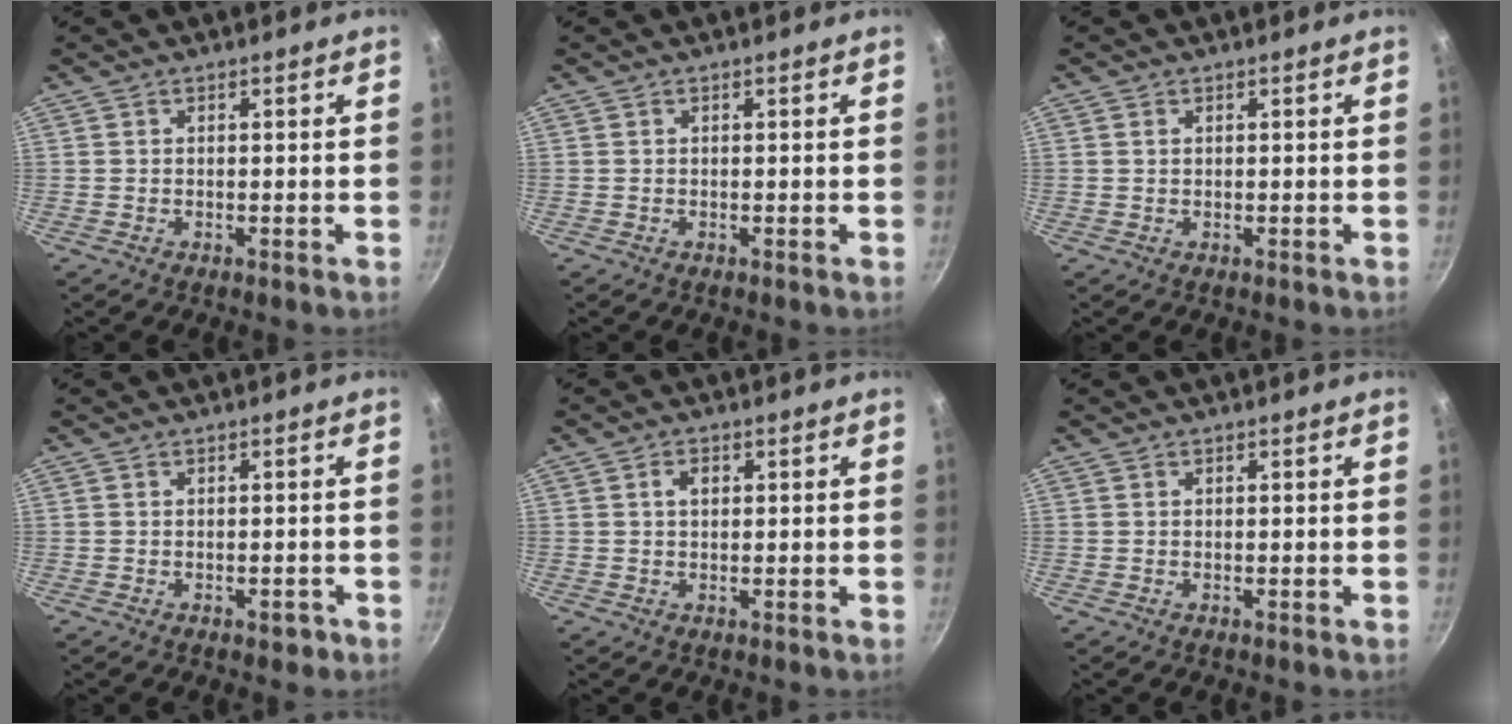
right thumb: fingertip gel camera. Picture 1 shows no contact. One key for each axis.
{"total": 0.0}
{"total": 0.7, "fx": 0.3, "fy": 0.5, "fz": 0.4, "tx": -0.006, "ty": 0.002, "tz": 0.005}
{"total": 1.9, "fx": -0.9, "fy": 1.1, "fz": 1.2, "tx": -0.003, "ty": 0.016, "tz": -0.005}
{"total": 2.4, "fx": 0.6, "fy": 1.7, "fz": 1.6, "tx": -0.016, "ty": 0.004, "tz": 0.009}
{"total": 0.0}